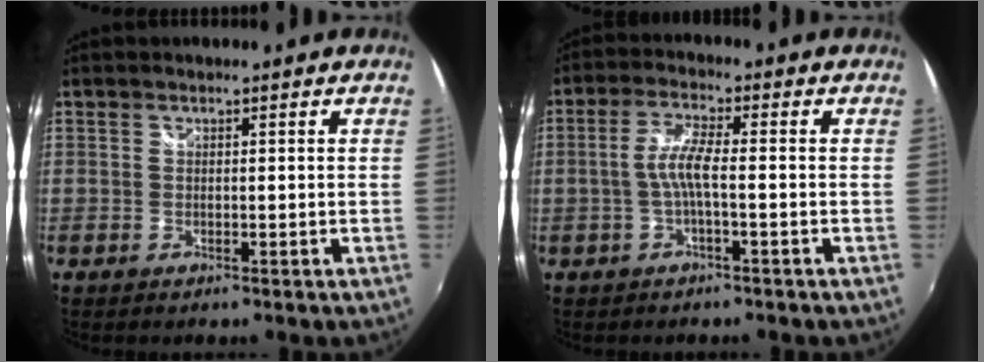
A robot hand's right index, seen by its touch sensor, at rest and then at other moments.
{"total": 4.5, "force": [-1.1, 0.4, 4.4], "torque": [-0.095, 0.006, -0.020]}